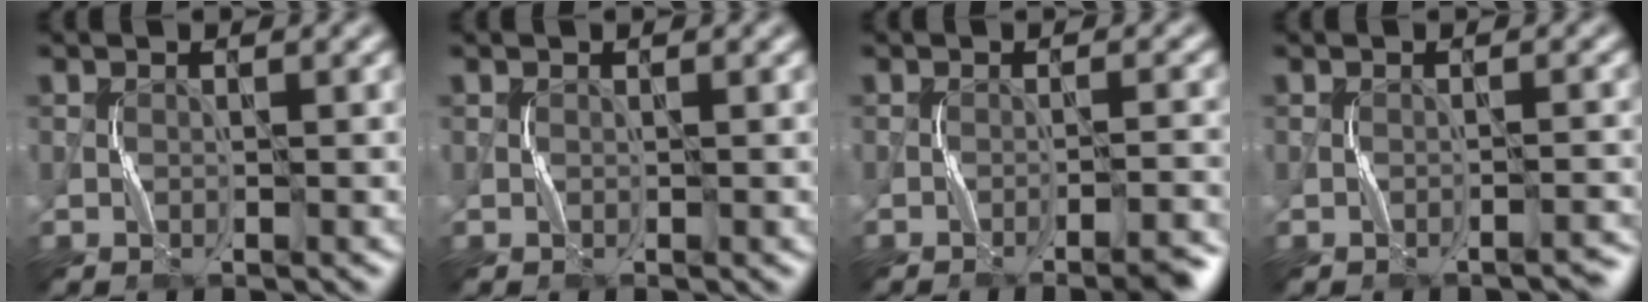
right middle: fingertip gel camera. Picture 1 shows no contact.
{"total": 0.0}
{"total": 3.0, "force": [-1.9, 0.3, 2.3], "torque": [-0.028, 0.011, -0.032]}
{"total": 1.2, "force": [-1.1, -0.1, 0.4], "torque": [-0.007, 0.006, -0.018]}